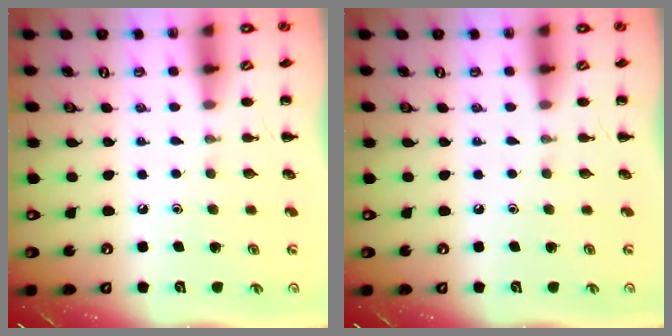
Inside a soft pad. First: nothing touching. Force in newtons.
{"total": 0.0}